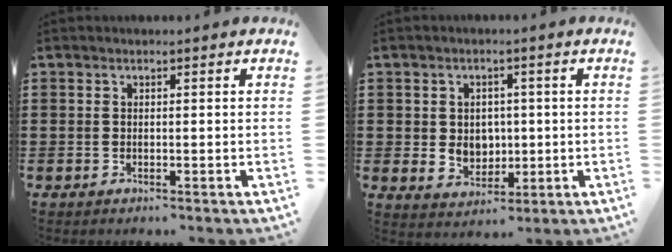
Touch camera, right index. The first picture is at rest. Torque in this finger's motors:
{"motor_torque": [2.14, 0.00, 0.13, 0.10]}